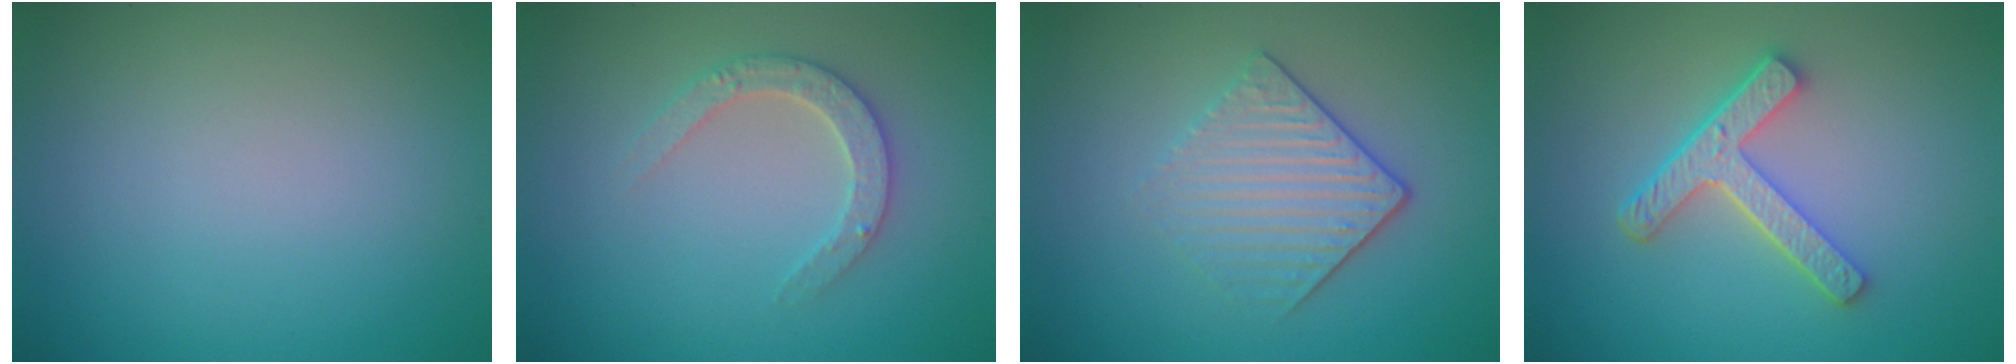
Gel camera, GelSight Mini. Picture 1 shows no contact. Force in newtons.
{"total": 2.7, "press": 2.6, "slide": 0.5}
{"total": 3.9, "press": 3.1, "slide": 2.3}
{"total": 4.3, "press": 3.3, "slide": 2.9}